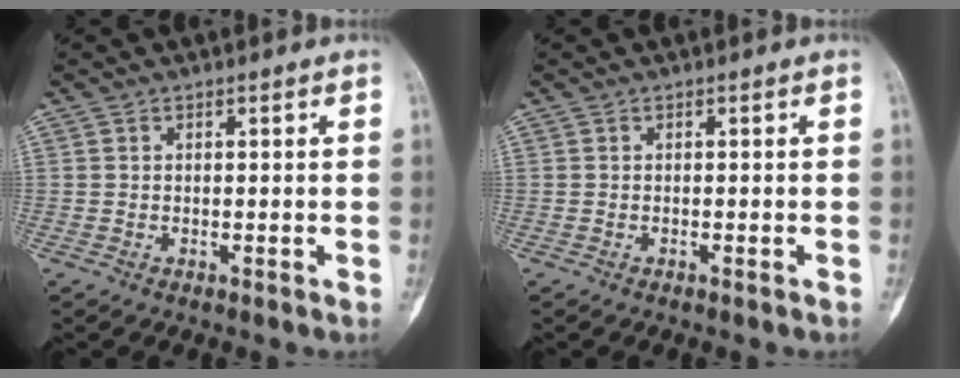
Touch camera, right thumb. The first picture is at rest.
{"total": 0.5, "force": [-0.4, 0.1, 0.4], "torque": [-0.012, 0.002, -0.001]}